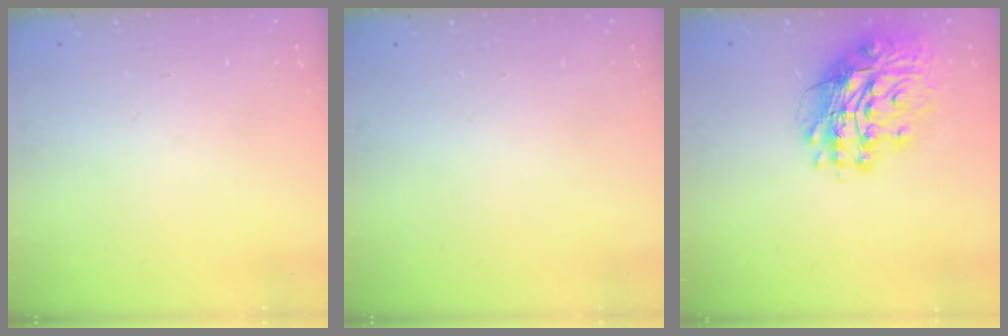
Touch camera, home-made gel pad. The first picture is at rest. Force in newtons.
{"total": 0.0}
{"total": 16.0, "press": 15.9, "slide": 2.1}